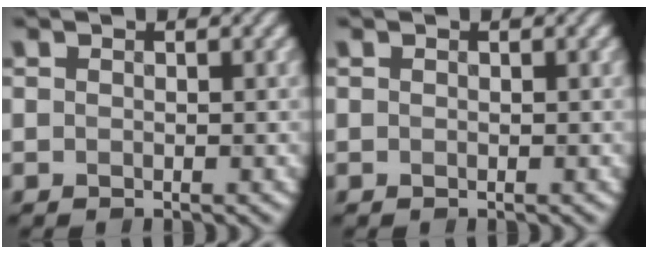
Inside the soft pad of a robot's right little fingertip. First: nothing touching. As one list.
[{"total": 0.0}]